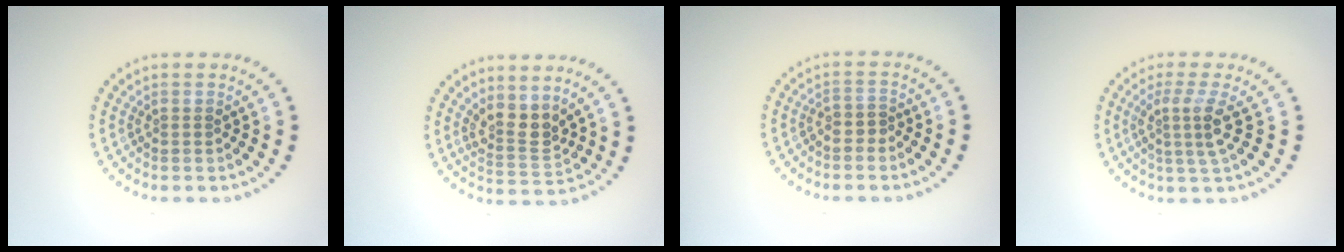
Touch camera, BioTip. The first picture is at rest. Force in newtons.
{"total": 2.9, "press": 2.4, "slide": 1.6}
{"total": 1.0, "press": 0.8, "slide": 0.6}
{"total": 3.0, "press": 2.2, "slide": 2.0}